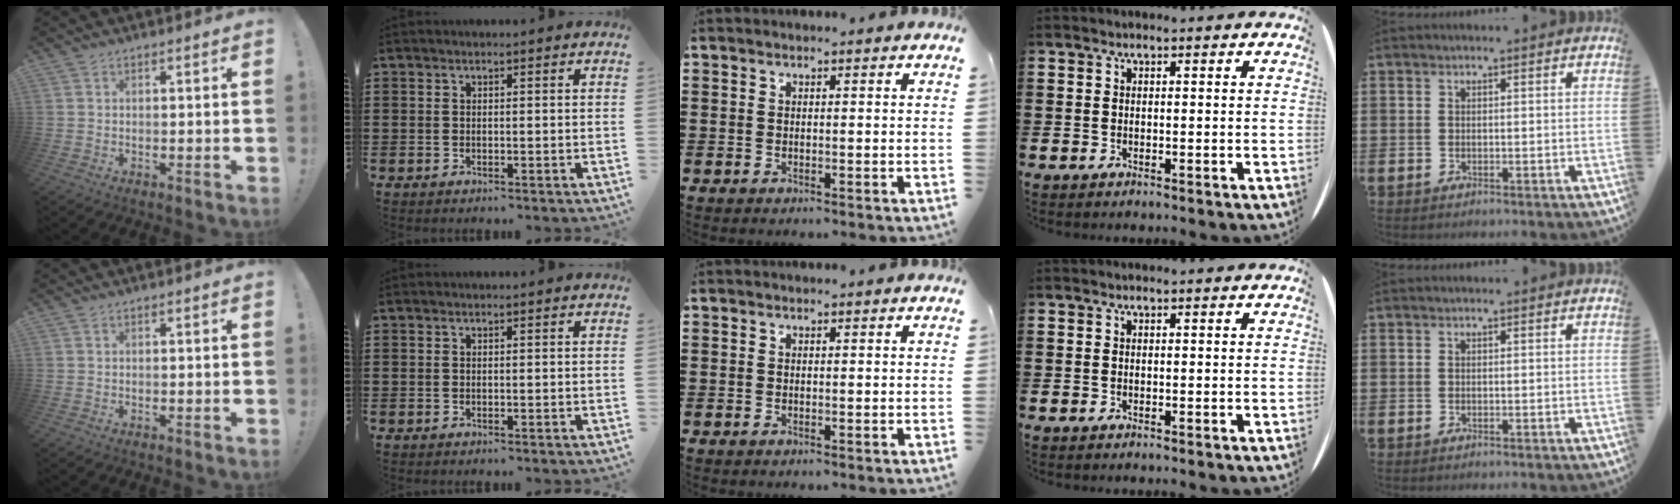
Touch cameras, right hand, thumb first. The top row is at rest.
{}